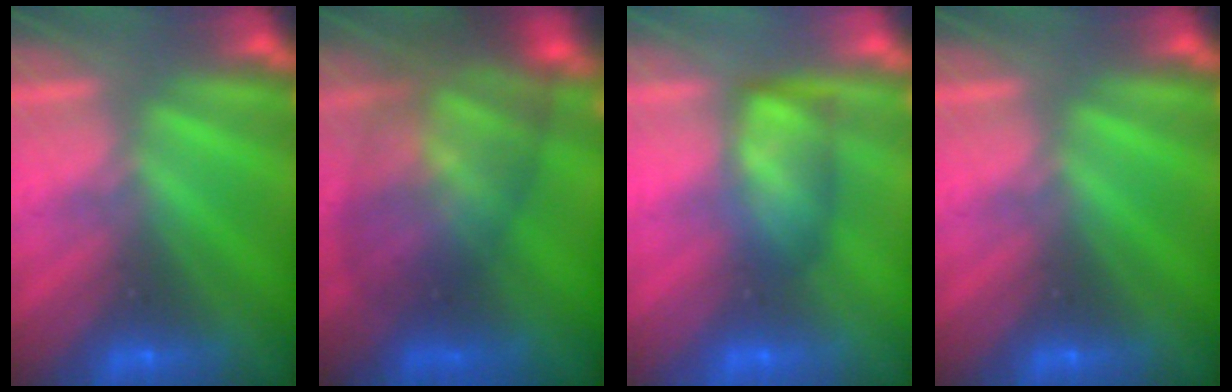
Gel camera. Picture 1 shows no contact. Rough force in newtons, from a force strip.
{"total": 7.9}
{"total": 4.7}
{"total": 0.0}